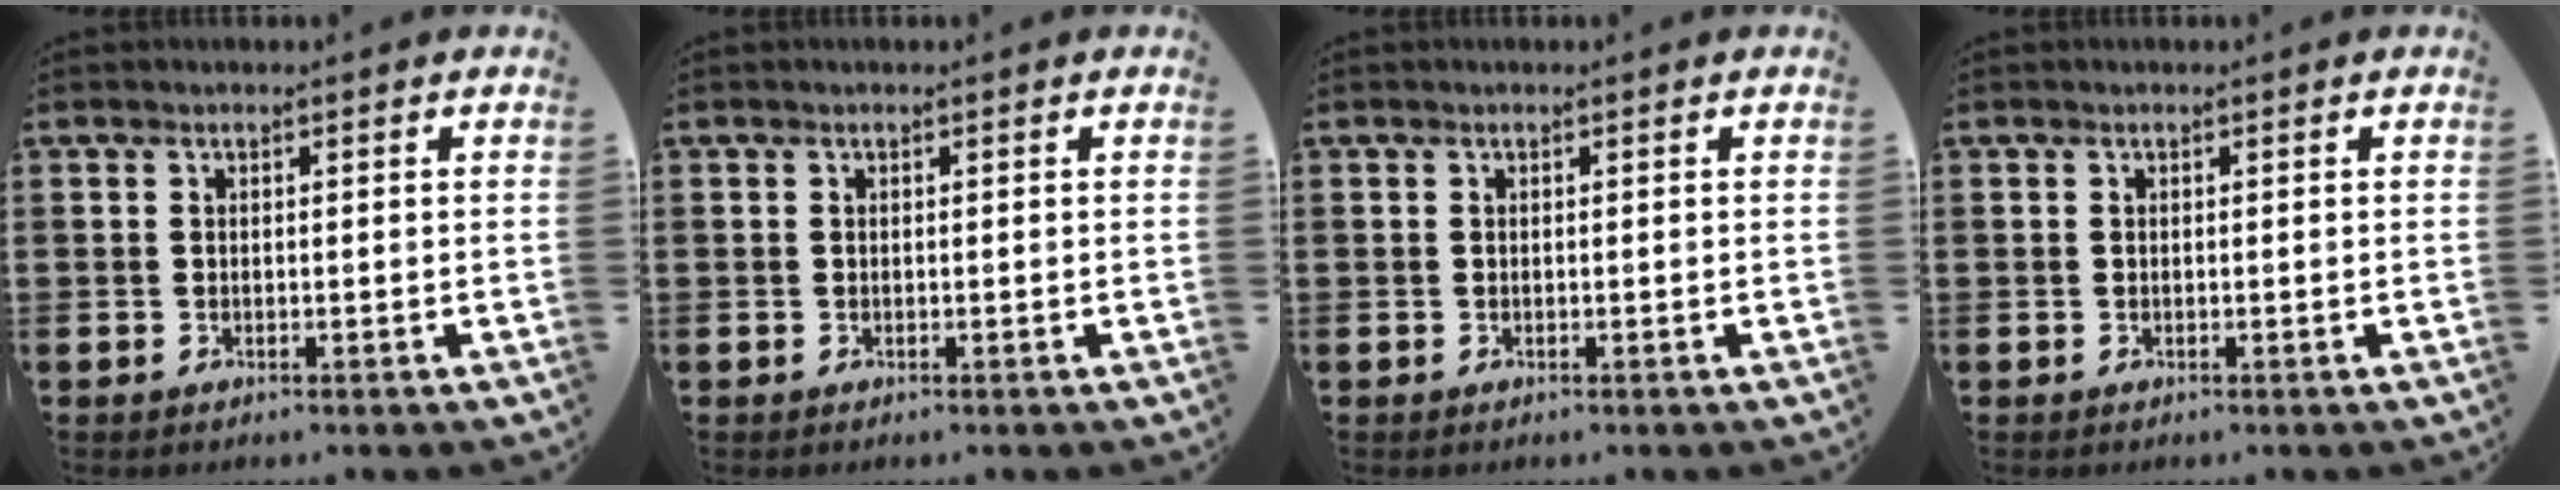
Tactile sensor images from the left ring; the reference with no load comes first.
{"total": 0.0}
{"total": 0.0}
{"total": 0.0}